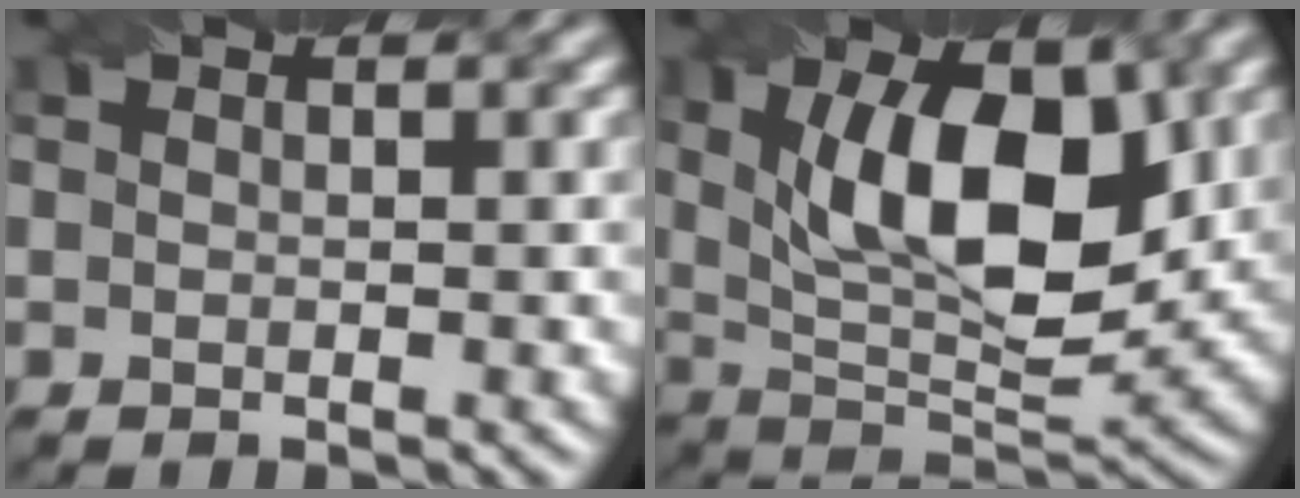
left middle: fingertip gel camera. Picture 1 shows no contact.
{"total": 10.8, "force": [2.1, 5.0, 9.4], "torque": [-0.145, 0.008, 0.041]}